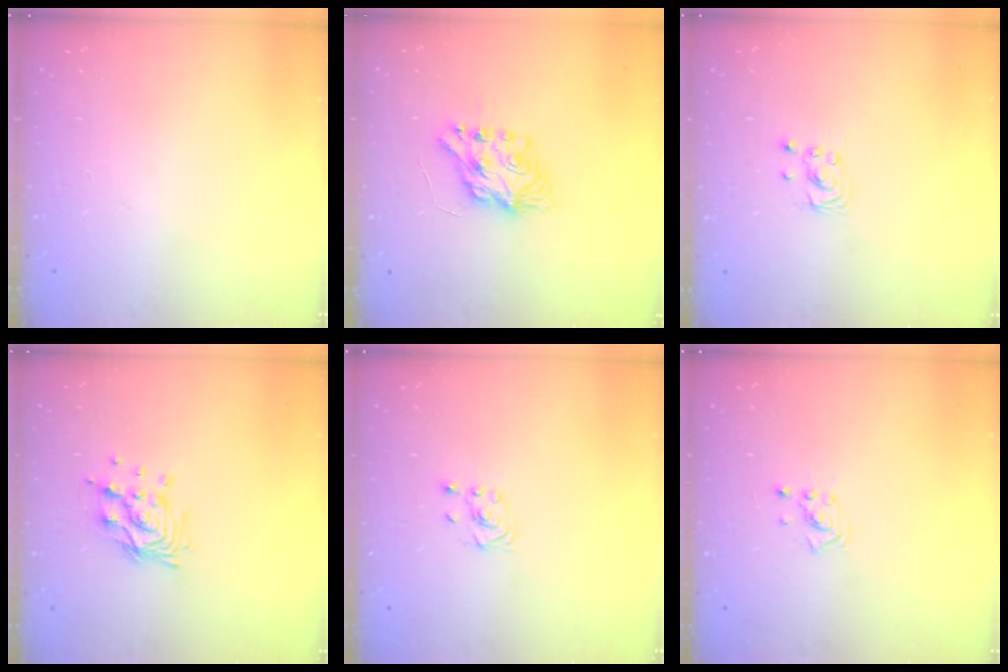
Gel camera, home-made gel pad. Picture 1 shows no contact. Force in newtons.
{"total": 8.3, "press": 8.2, "slide": 0.4}
{"total": 2.2, "press": 2.2, "slide": 0.2}
{"total": 11.1, "press": 11.0, "slide": 0.9}
{"total": 2.3, "press": 2.2, "slide": 0.7}
{"total": 1.9, "press": 1.9, "slide": 0.1}